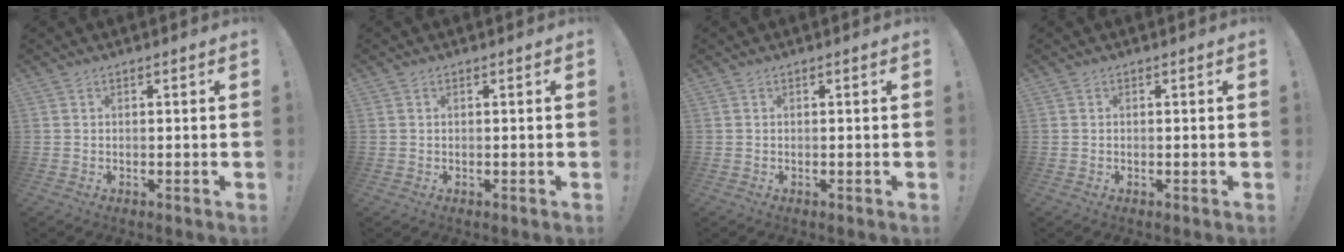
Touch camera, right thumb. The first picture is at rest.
{"total": 0.0}
{"total": 0.0}
{"total": 0.0}